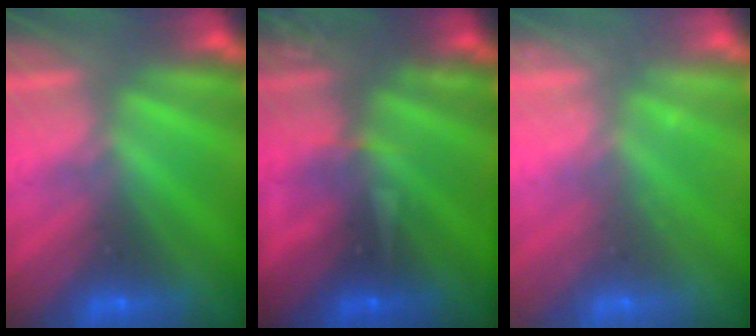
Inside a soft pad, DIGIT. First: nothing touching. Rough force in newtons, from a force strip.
{"total": 3.2}
{"total": 2.2}